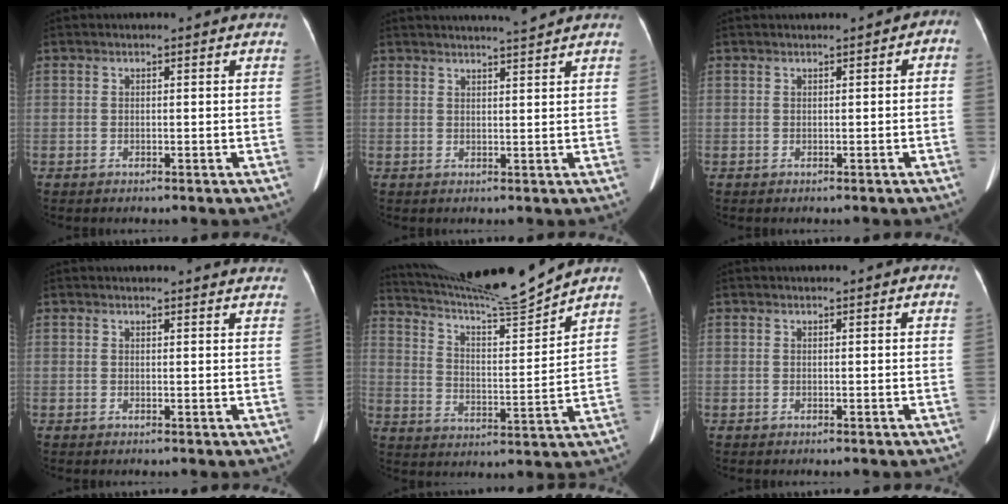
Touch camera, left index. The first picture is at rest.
{"total": 4.8, "force": [4.4, -1.0, 1.5], "torque": [-0.022, 0.002, 0.059]}
{"total": 1.9, "force": [0.0, 1.0, 1.6], "torque": [-0.019, 0.017, 0.000]}
{"total": 10.2, "force": [9.8, 1.4, 2.5], "torque": [-0.015, 0.010, 0.092]}
{"total": 15.4, "force": [14.5, -2.0, 4.8], "torque": [-0.097, -0.031, 0.238]}
{"total": 2.2, "force": [2.0, 0.2, 0.9], "torque": [-0.013, 0.018, 0.023]}